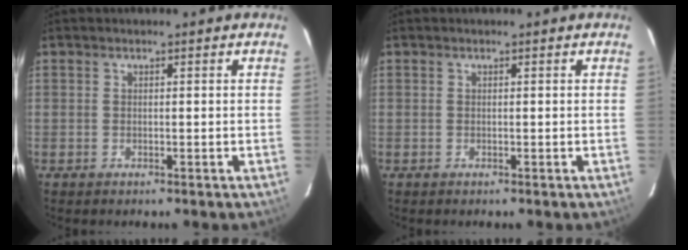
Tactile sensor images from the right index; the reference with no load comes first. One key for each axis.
{"total": 0.0}